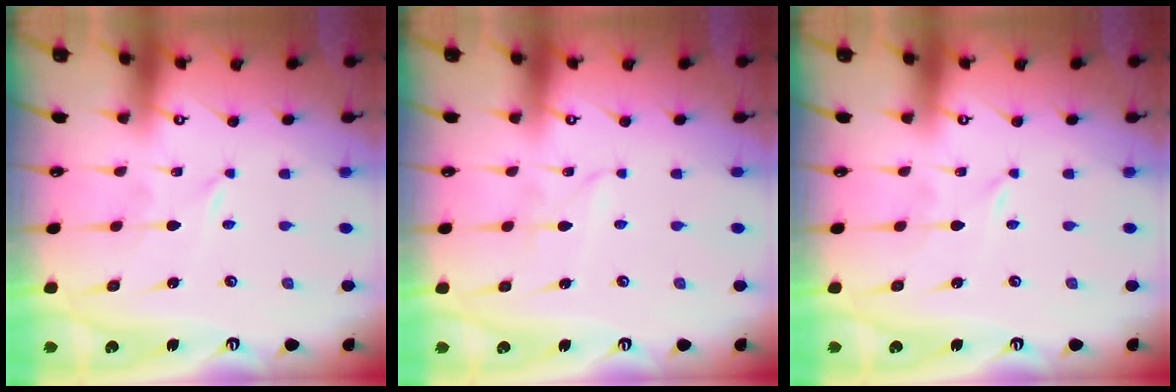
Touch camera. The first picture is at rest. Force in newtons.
{"total": 1.8, "press": 1.7, "slide": 0.2}
{"total": 0.0}